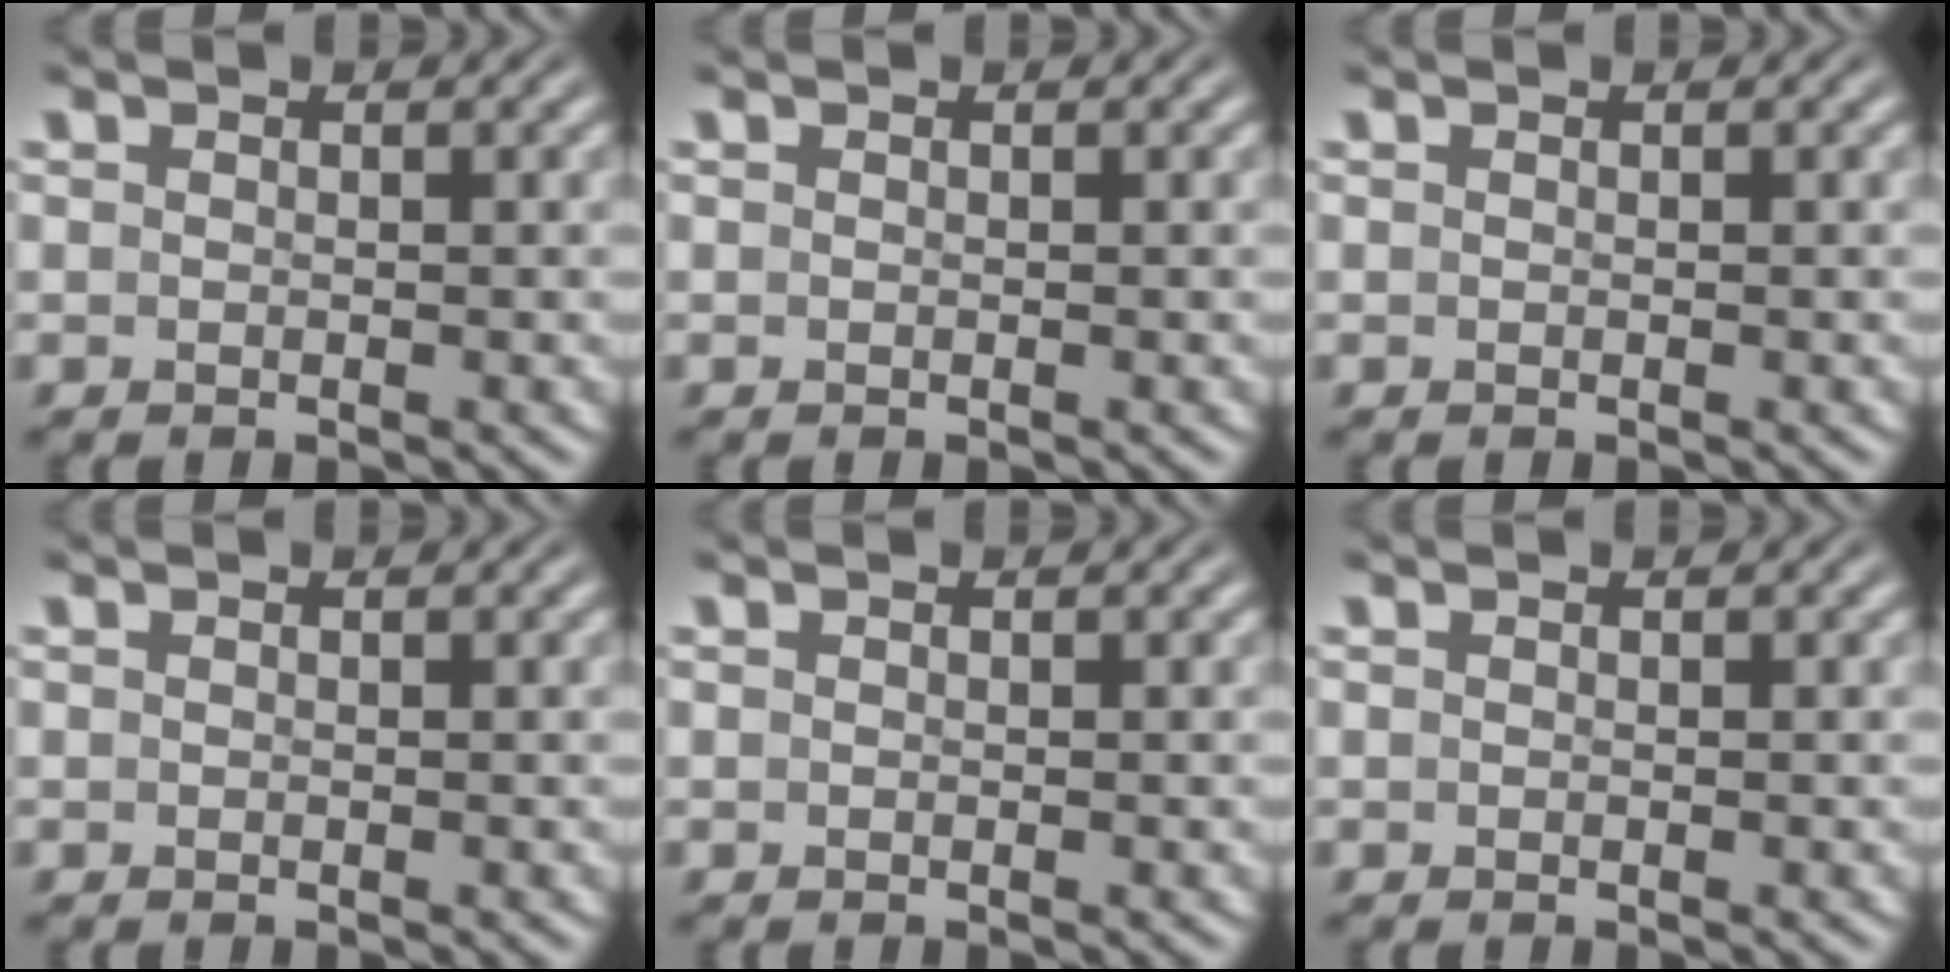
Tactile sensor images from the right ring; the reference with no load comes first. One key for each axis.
{"total": 0.0}
{"total": 0.0}
{"total": 0.0}
{"total": 0.0}
{"total": 0.0}